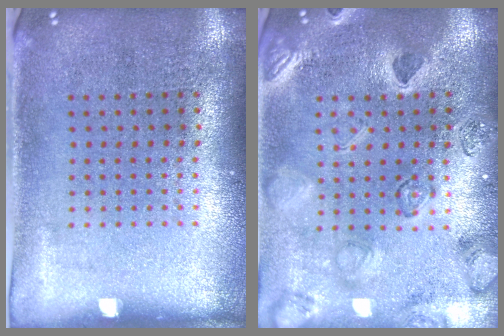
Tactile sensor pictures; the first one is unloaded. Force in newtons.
{"total": 2.5, "press": 2.3, "slide": 0.8}